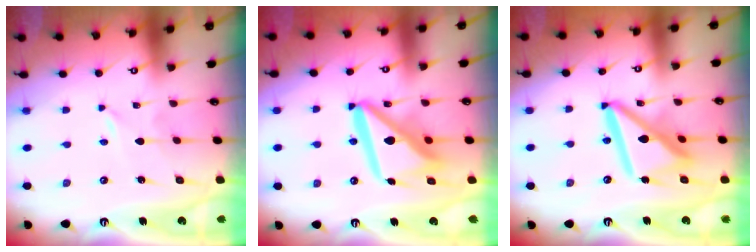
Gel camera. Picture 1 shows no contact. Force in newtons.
{"total": 15.9, "press": 15.8, "slide": 1.9}
{"total": 14.9, "press": 14.8, "slide": 1.5}